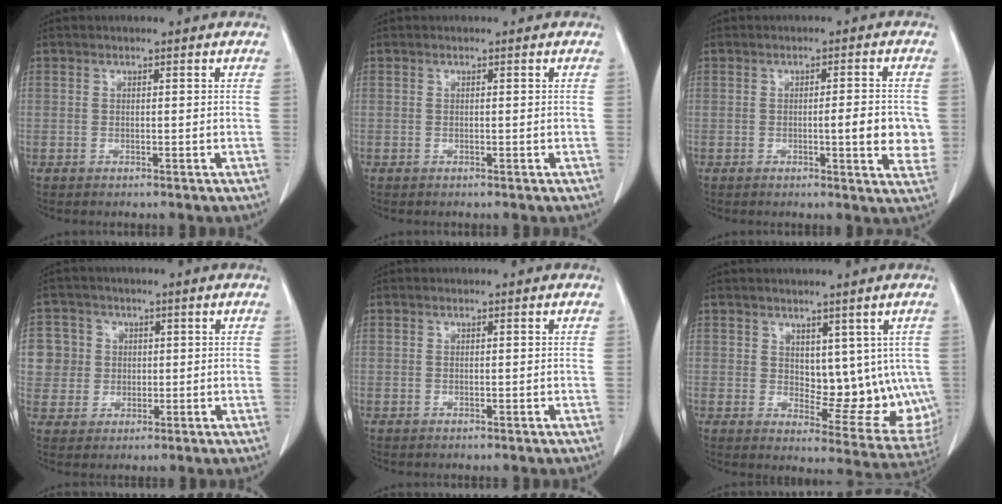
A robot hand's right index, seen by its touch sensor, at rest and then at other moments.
{"total": 0.0}
{"total": 6.1, "force": [-0.6, 1.1, 5.9], "torque": [-0.073, -0.003, -0.010]}
{"total": 6.5, "force": [1.2, 6.4, 0.4], "torque": [-0.010, 0.021, 0.029]}
{"total": 0.0}
{"total": 11.2, "force": [1.8, 6.0, 9.3], "torque": [-0.098, -0.008, 0.040]}